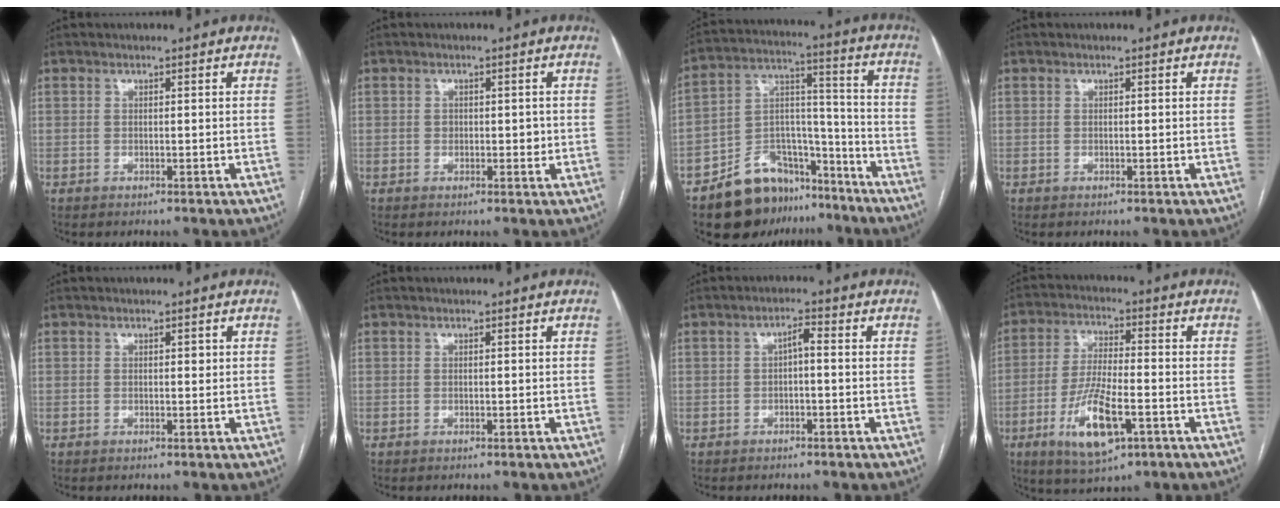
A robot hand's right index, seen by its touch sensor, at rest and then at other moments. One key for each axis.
{"total": 1.8, "fx": 0.0, "fy": 1.3, "fz": 1.2, "tx": -0.015, "ty": 0.002, "tz": 0.003}
{"total": 15.2, "fx": -11.4, "fy": 8.1, "fz": 5.8, "tx": -0.088, "ty": 0.051, "tz": -0.186}
{"total": 0.0}
{"total": 0.7, "fx": 0.2, "fy": 0.4, "fz": 0.6, "tx": -0.009, "ty": 0.000, "tz": 0.002}
{"total": 0.0}
{"total": 2.2, "fx": -0.2, "fy": 0.6, "fz": 2.1, "tx": -0.037, "ty": 0.009, "tz": -0.004}
{"total": 11.4, "fx": -4.6, "fy": 3.1, "fz": 10.0, "tx": -0.201, "ty": -0.015, "tz": -0.078}